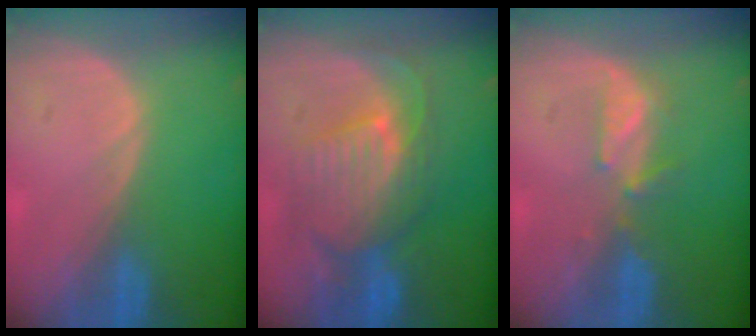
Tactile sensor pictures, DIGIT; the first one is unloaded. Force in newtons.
{"total": 9.8, "press": 9.0, "slide": 3.9}
{"total": 3.1, "press": 3.0, "slide": 0.3}